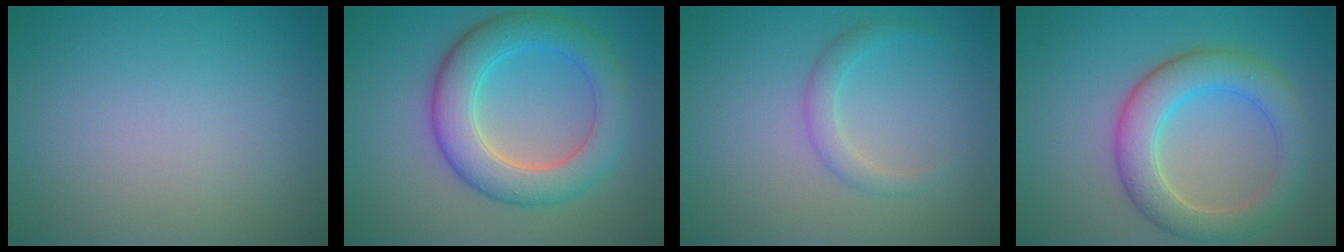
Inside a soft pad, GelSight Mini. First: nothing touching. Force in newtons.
{"total": 6.6, "press": 6.5, "slide": 0.2}
{"total": 1.7, "press": 1.7, "slide": 0.1}
{"total": 5.7, "press": 5.7, "slide": 0.4}